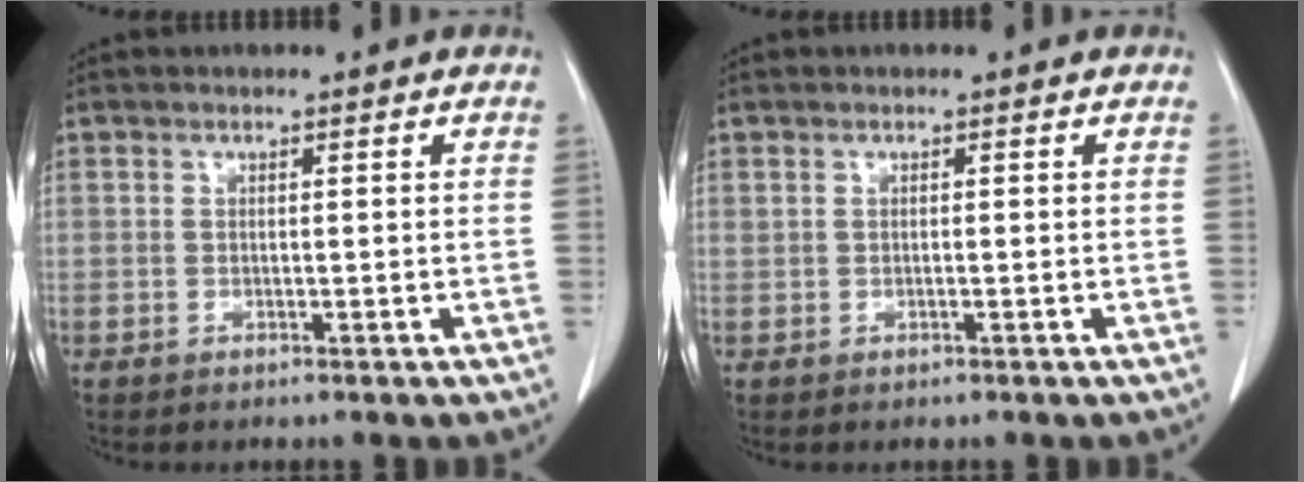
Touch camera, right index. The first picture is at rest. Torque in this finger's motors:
{"motor_torque": [-0.02, 0.15, 0.01, 0.03]}